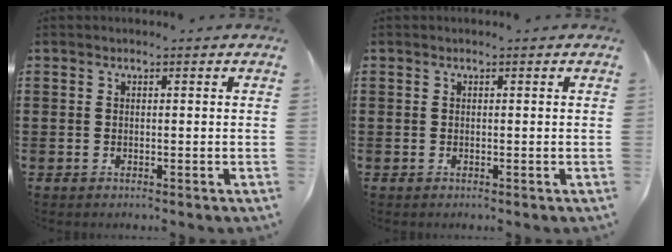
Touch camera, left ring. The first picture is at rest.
{"total": 0.0}